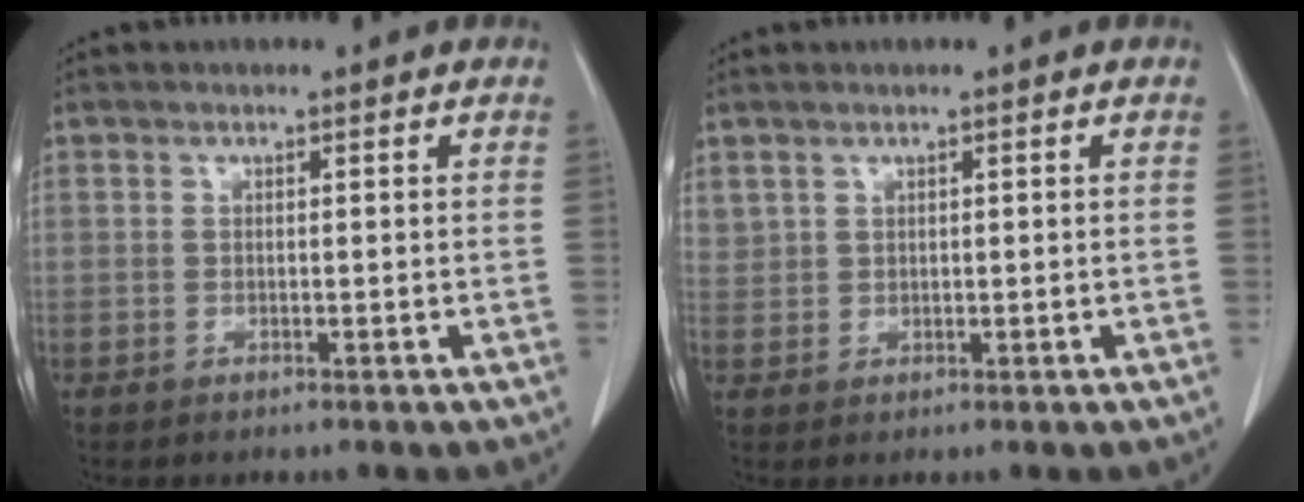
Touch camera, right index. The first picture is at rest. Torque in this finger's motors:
{"motor_torque": [-0.20, 0.10, -0.05, 0.00]}